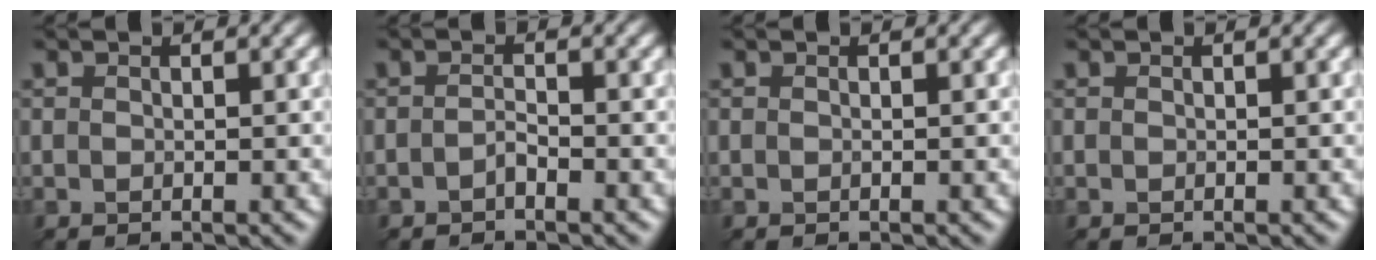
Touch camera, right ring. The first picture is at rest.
{"total": 1.3, "force": [-1.0, -0.8, -0.2], "torque": [-0.018, 0.008, 0.000]}
{"total": 0.0}
{"total": 0.0}